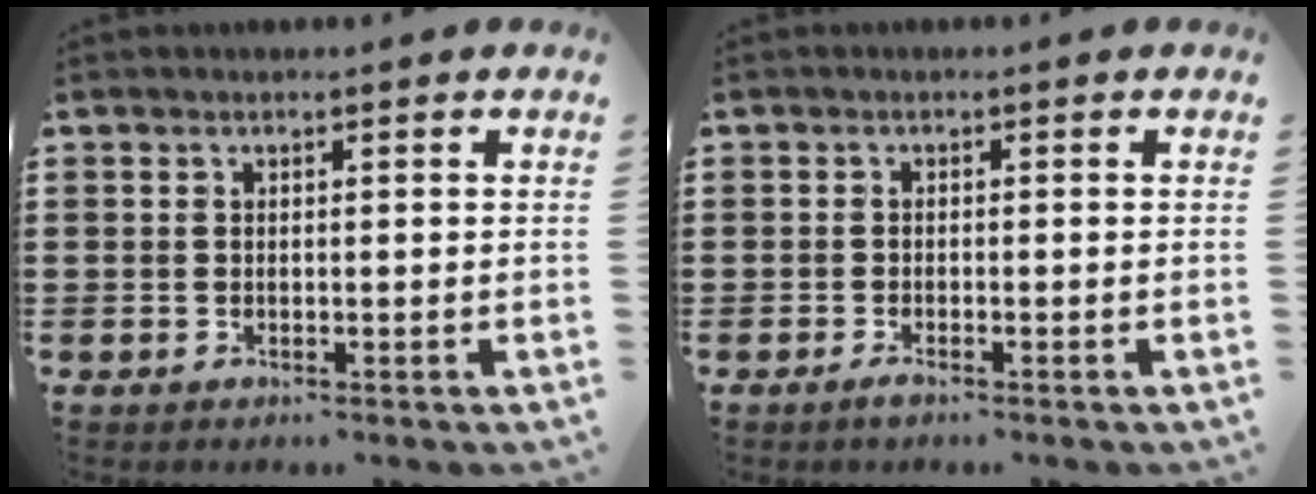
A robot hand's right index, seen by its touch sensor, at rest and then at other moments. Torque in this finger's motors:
{"motor_torque": [0.10, -0.01, 0.10, 0.03]}